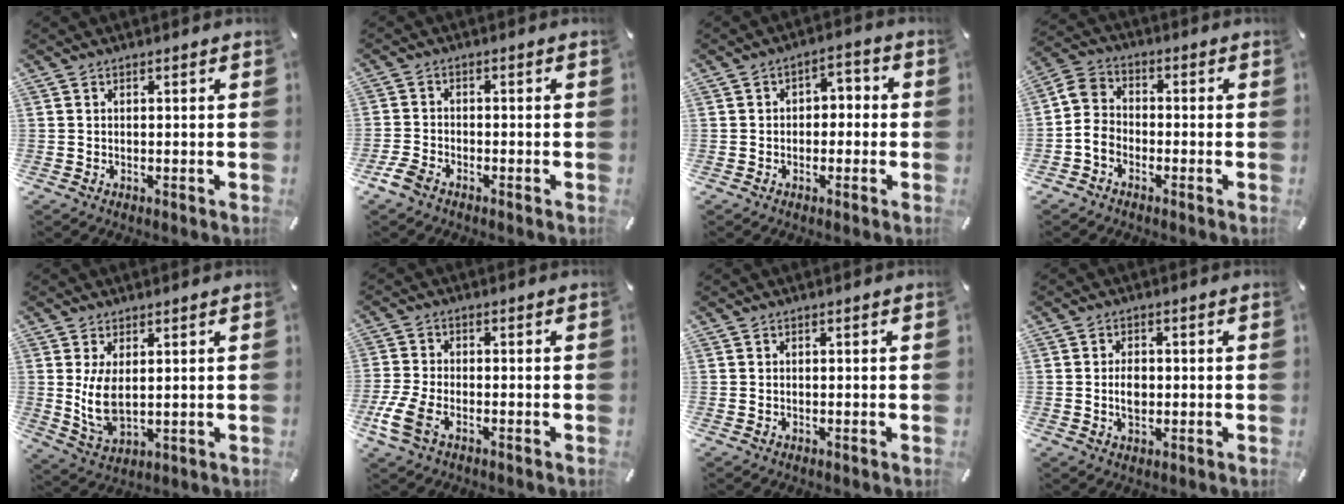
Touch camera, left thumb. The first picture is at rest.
{"total": 3.6, "force": [-2.6, 2.0, 1.5], "torque": [-0.044, 0.005, -0.053]}
{"total": 3.6, "force": [-2.1, 2.6, 1.4], "torque": [-0.017, 0.014, -0.044]}
{"total": 6.1, "force": [-3.2, 4.6, 2.3], "torque": [-0.053, 0.020, -0.059]}
{"total": 7.4, "force": [1.4, 3.9, 6.1], "torque": [-0.157, -0.013, 0.022]}
{"total": 6.7, "force": [-3.2, 3.5, 4.8], "torque": [-0.120, -0.004, -0.059]}
{"total": 0.0}
{"total": 4.3, "force": [-0.2, 2.8, 3.2], "torque": [-0.053, -0.007, -0.007]}